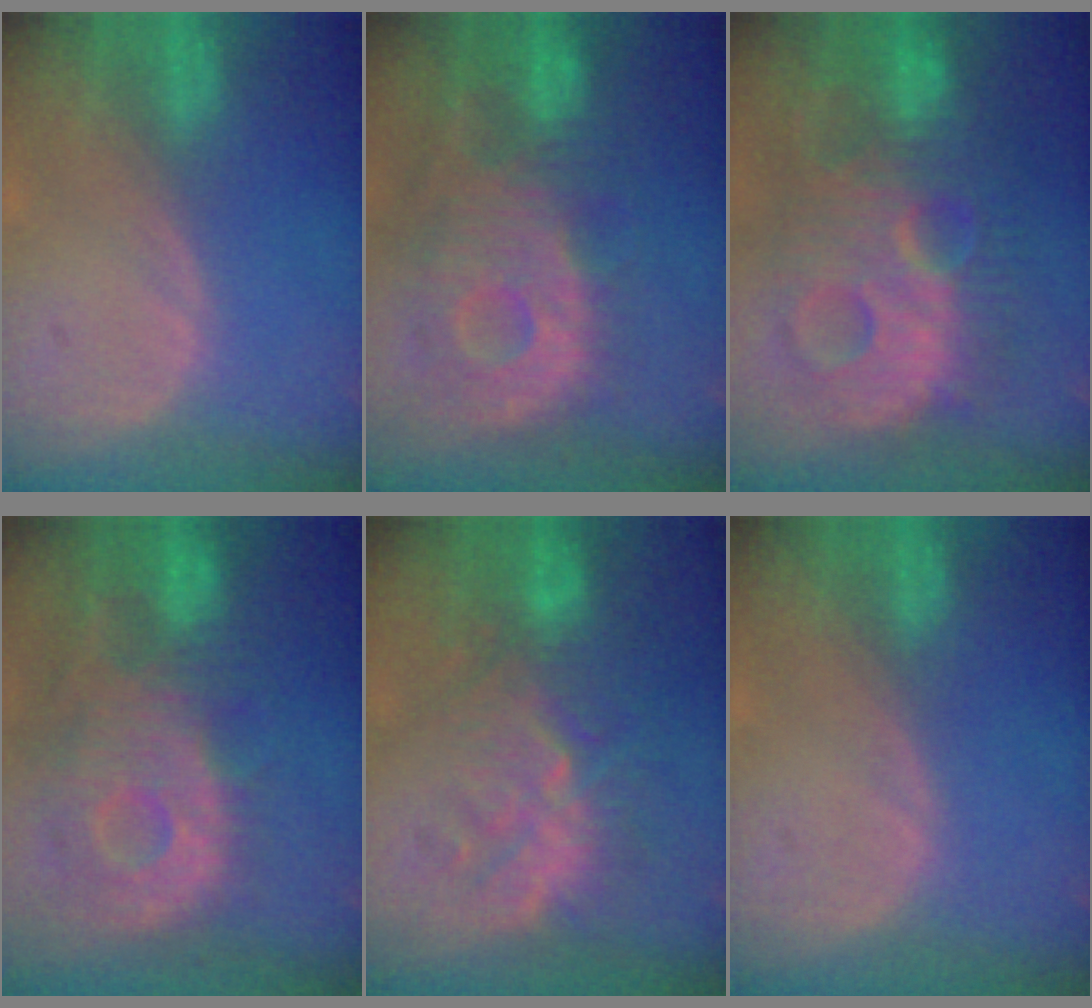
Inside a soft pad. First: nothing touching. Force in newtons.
{"total": 11.9, "press": 10.7, "slide": 5.2}
{"total": 13.7, "press": 13.7, "slide": 1.2}
{"total": 12.3, "press": 10.9, "slide": 5.6}
{"total": 9.1, "press": 8.9, "slide": 1.6}
{"total": 0.0}